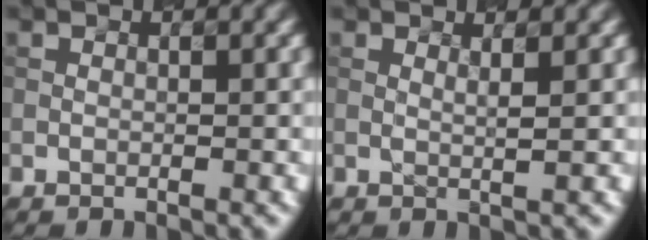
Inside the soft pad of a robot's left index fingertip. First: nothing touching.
{"total": 1.3, "force": [0.7, 0.4, 1.0], "torque": [-0.012, 0.001, 0.004]}